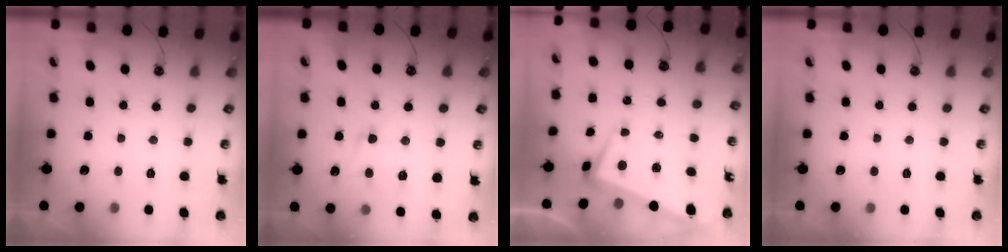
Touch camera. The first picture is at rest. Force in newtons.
{"total": 2.1, "press": 1.8, "slide": 1.1}
{"total": 2.2, "press": 0.3, "slide": 2.1}
{"total": 0.0}